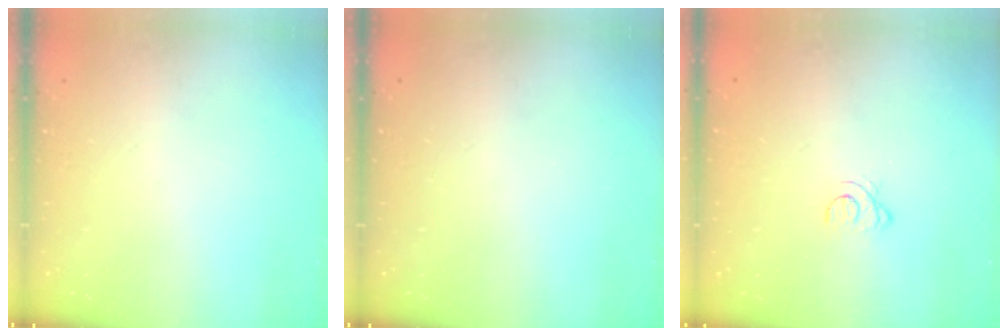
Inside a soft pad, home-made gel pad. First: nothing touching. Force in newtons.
{"total": 0.0}
{"total": 2.2, "press": 2.2, "slide": 0.2}